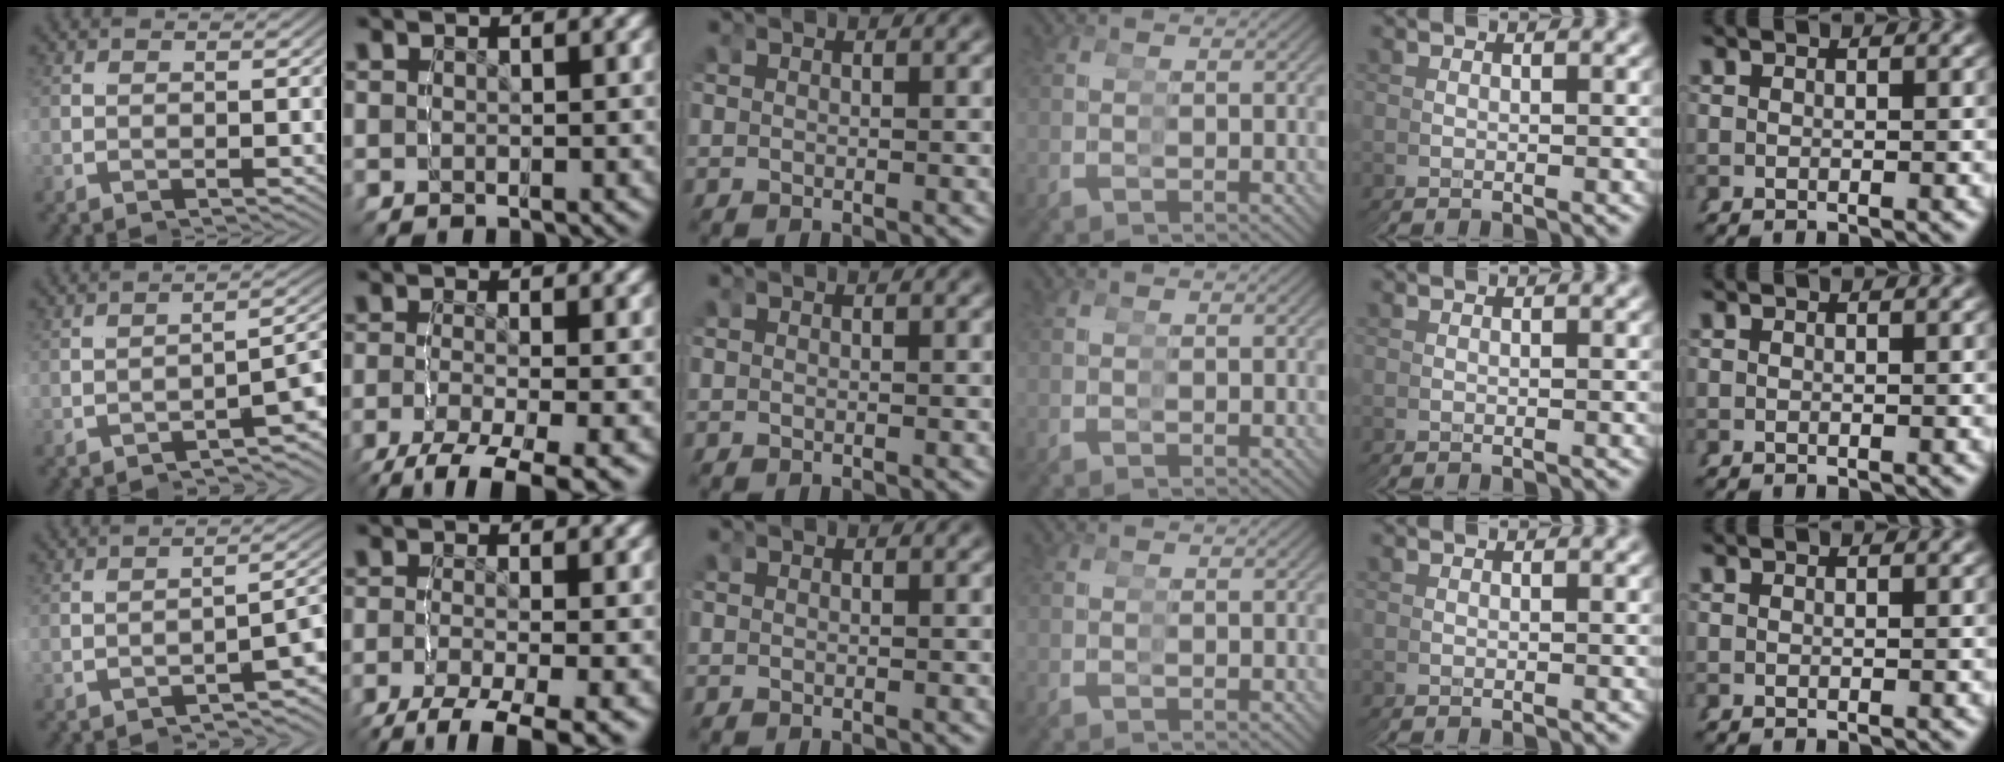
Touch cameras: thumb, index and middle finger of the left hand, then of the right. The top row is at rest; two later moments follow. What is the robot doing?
{"motion": "grasp_and_lifting", "object": "condiment"}